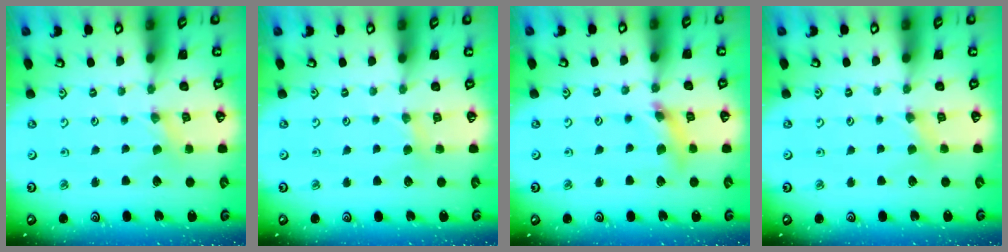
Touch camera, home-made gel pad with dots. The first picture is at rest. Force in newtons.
{"total": 2.7, "press": 2.7, "slide": 0.4}
{"total": 8.2, "press": 8.1, "slide": 0.8}
{"total": 2.2, "press": 2.2, "slide": 0.5}